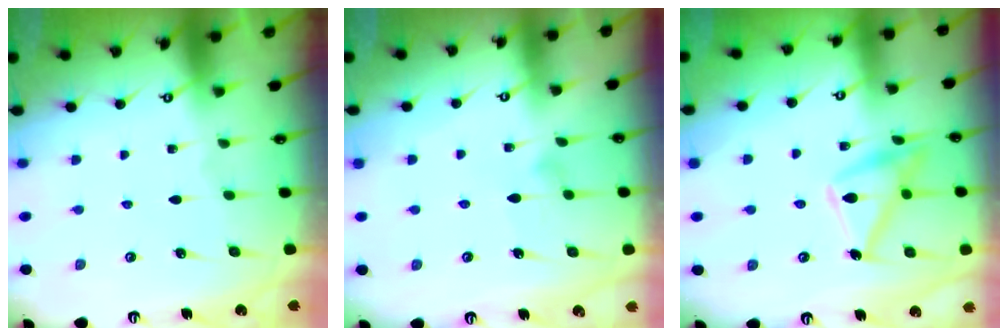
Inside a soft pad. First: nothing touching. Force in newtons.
{"total": 6.4, "press": 6.4, "slide": 0.4}
{"total": 15.1, "press": 15.0, "slide": 1.0}